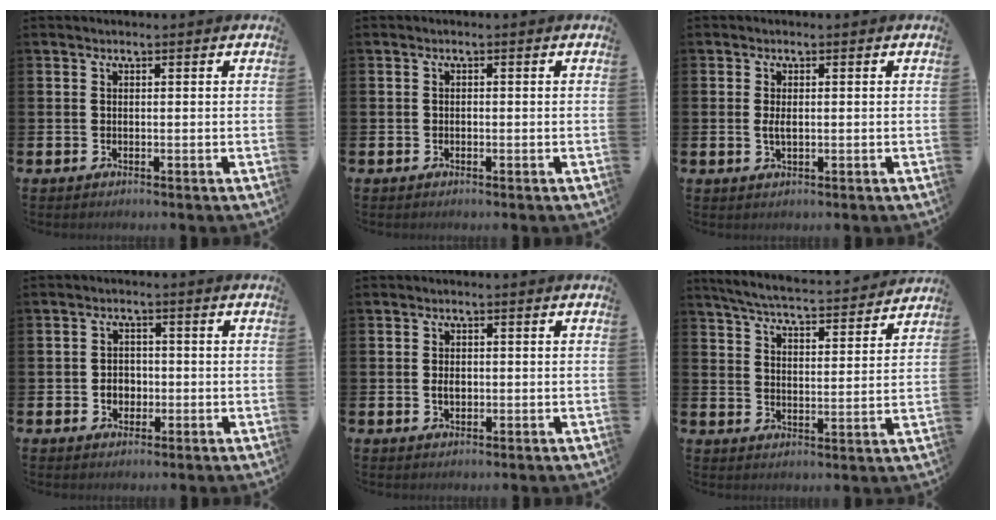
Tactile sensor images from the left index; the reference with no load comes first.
{"total": 0.6, "force": [-0.3, 0.4, 0.1], "torque": [-0.010, 0.007, -0.007]}
{"total": 1.7, "force": [-0.1, 0.7, 1.5], "torque": [-0.029, 0.002, -0.003]}
{"total": 2.7, "force": [-0.7, 2.2, 1.2], "torque": [-0.019, 0.002, -0.020]}
{"total": 1.7, "force": [-0.2, 1.2, 1.2], "torque": [-0.015, 0.002, -0.008]}
{"total": 5.6, "force": [5.4, 0.3, 1.2], "torque": [-0.050, -0.044, 0.093]}